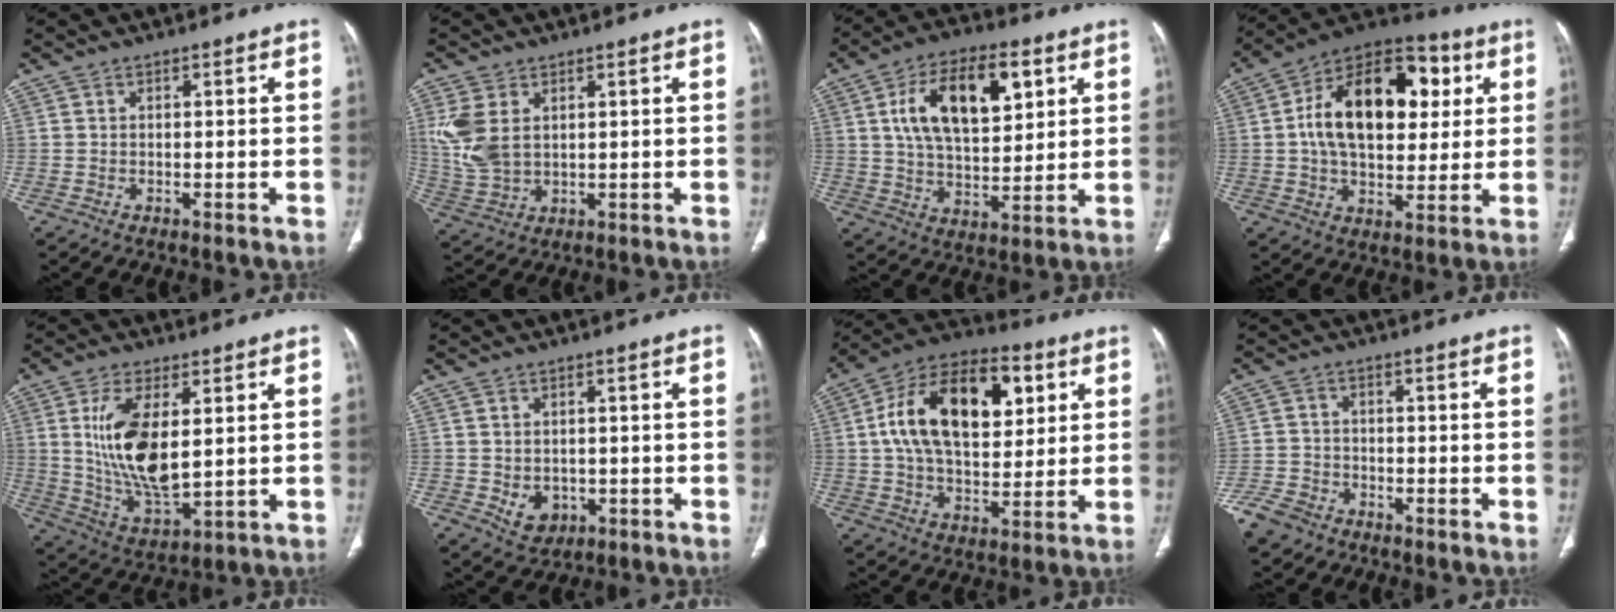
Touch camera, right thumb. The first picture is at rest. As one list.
[{"total": 8.8, "force": [2.5, 5.7, 6.2], "torque": [-0.142, -0.007, 0.064]}, {"total": 17.5, "force": [6.0, 9.0, 13.8], "torque": [-0.211, -0.008, 0.106]}, {"total": 22.7, "force": [4.3, 13.9, 17.5], "torque": [-0.252, 0.016, 0.062]}, {"total": 15.0, "force": [2.9, 6.9, 13.0], "torque": [-0.247, -0.025, 0.070]}, {"total": 5.0, "force": [-0.9, 4.1, 2.7], "torque": [-0.029, 0.002, 0.003]}, {"total": 23.0, "force": [5.9, 13.1, 17.9], "torque": [-0.278, 0.005, 0.091]}, {"total": 6.5, "force": [-4.5, 4.2, 2.2], "torque": [-0.051, 0.013, -0.088]}]